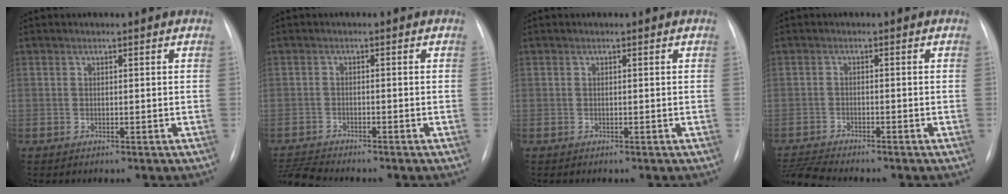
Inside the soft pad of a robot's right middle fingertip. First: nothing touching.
{"total": 4.4, "force": [-4.3, -0.6, 0.7], "torque": [-0.016, -0.021, -0.075]}
{"total": 0.0}
{"total": 5.8, "force": [-5.5, -0.6, 1.6], "torque": [-0.035, -0.019, -0.094]}